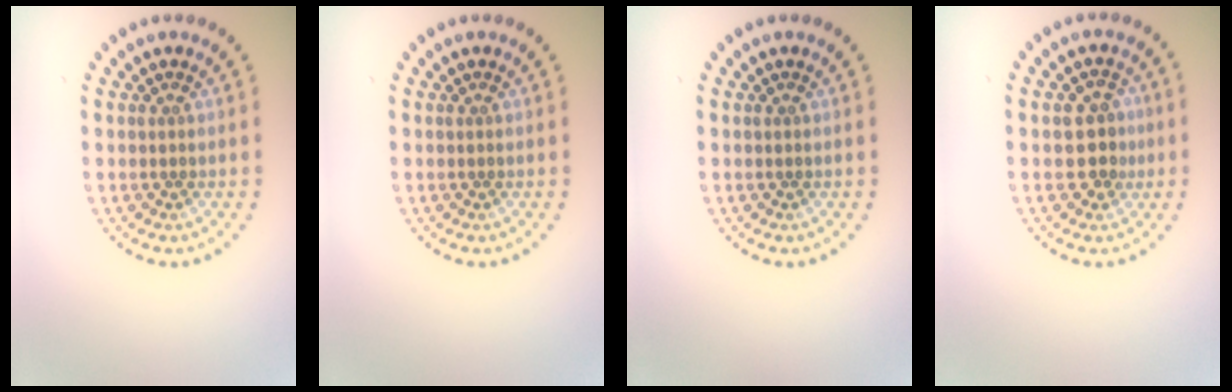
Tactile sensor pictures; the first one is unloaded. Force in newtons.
{"total": 0.0}
{"total": 0.0}
{"total": 3.0, "press": 2.9, "slide": 0.9}